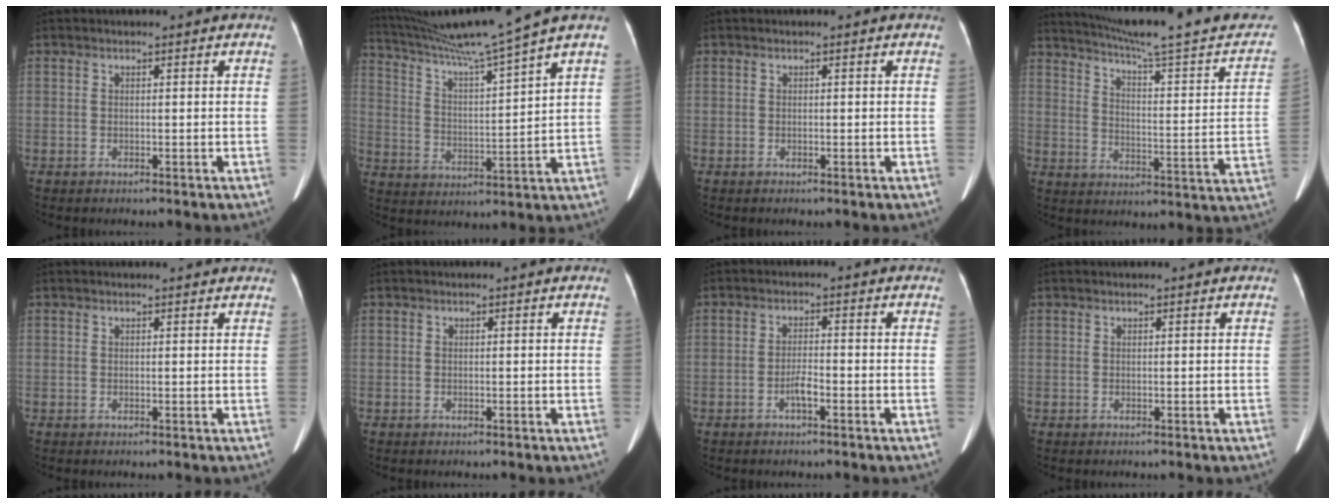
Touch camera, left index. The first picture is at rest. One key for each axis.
{"total": 15.1, "fx": 12.8, "fy": -3.3, "fz": 7.3, "tx": -0.131, "ty": -0.023, "tz": 0.215}
{"total": 0.0}
{"total": 25.7, "fx": 22.5, "fy": 1.4, "fz": 12.4, "tx": -0.181, "ty": -0.043, "tz": 0.287}
{"total": 2.4, "fx": 2.3, "fy": 0.1, "fz": 0.6, "tx": -0.011, "ty": 0.010, "tz": 0.020}
{"total": 0.0}
{"total": 2.3, "fx": -1.4, "fy": 0.3, "fz": 1.9, "tx": -0.034, "ty": 0.000, "tz": -0.025}
{"total": 0.5, "fx": 0.5, "fy": 0.0, "fz": 0.2, "tx": 0.000, "ty": 0.008, "tz": 0.008}